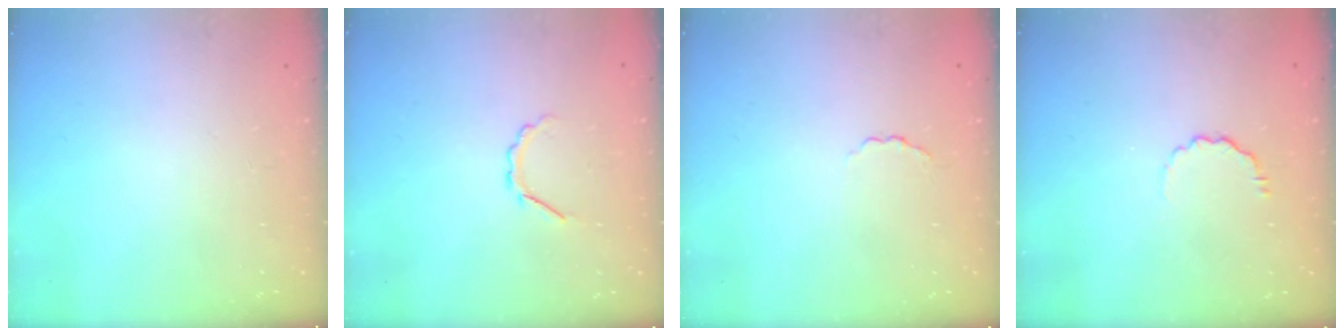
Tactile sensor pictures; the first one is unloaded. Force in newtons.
{"total": 2.9, "press": 2.7, "slide": 0.8}
{"total": 1.7, "press": 1.6, "slide": 0.5}
{"total": 4.2, "press": 3.9, "slide": 1.6}